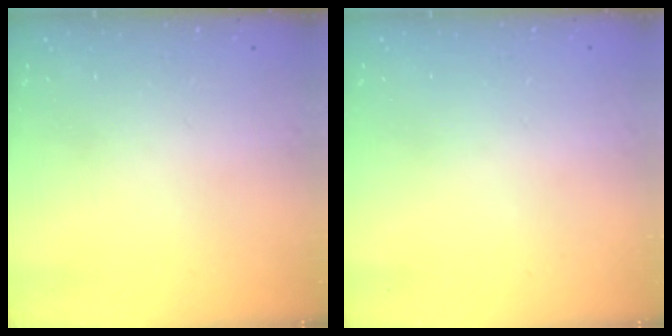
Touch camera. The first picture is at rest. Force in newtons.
{"total": 0.8, "press": 0.8, "slide": 0.1}